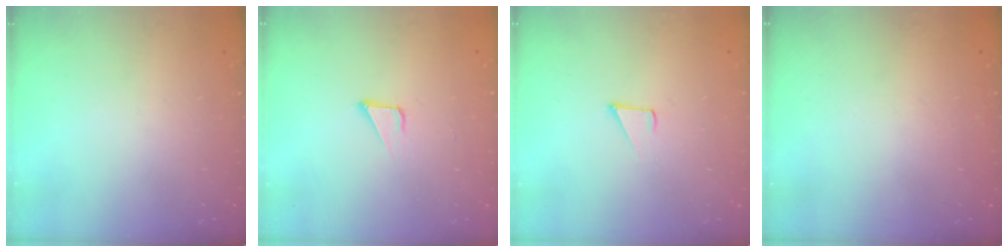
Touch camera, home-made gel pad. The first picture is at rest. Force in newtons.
{"total": 2.1, "press": 2.1, "slide": 0.1}
{"total": 2.8, "press": 2.8, "slide": 0.2}
{"total": 1.6, "press": 1.6, "slide": 0.0}